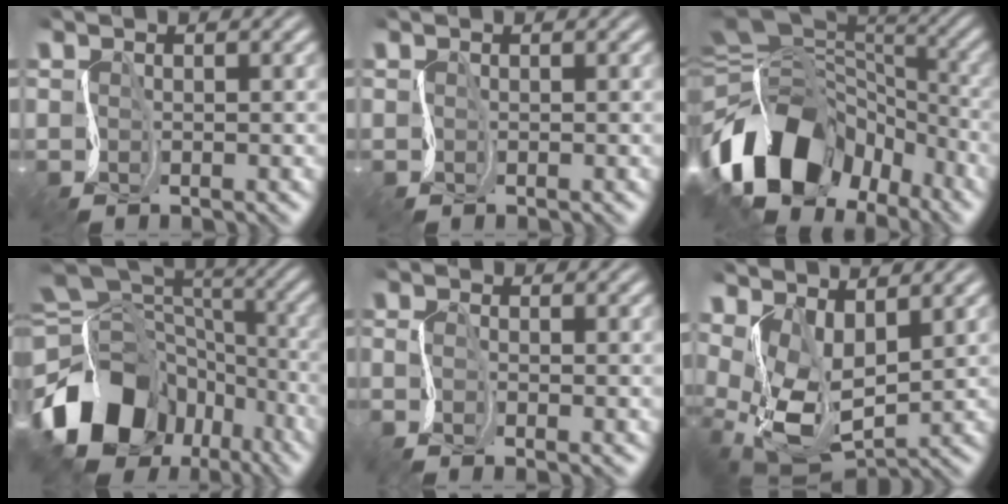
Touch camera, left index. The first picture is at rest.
{"total": 0.0}
{"total": 14.6, "force": [-6.6, 9.9, 8.5], "torque": [-0.171, 0.001, -0.118]}
{"total": 14.2, "force": [-6.4, 10.5, 7.1], "torque": [-0.158, -0.010, -0.113]}
{"total": 1.3, "force": [-0.7, 0.3, 1.1], "torque": [-0.029, -0.001, -0.023]}
{"total": 8.2, "force": [1.1, 4.6, 6.6], "torque": [-0.145, -0.015, 0.028]}